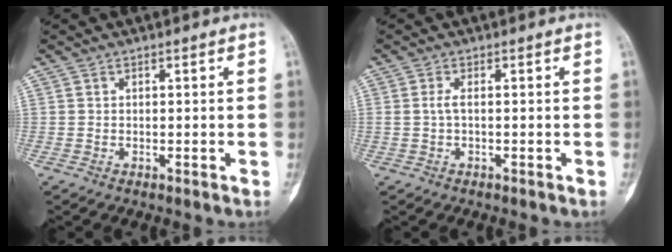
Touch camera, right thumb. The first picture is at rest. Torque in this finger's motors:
{"motor_torque": [0.05, 0.09, 0.19, 0.15, 0.03]}